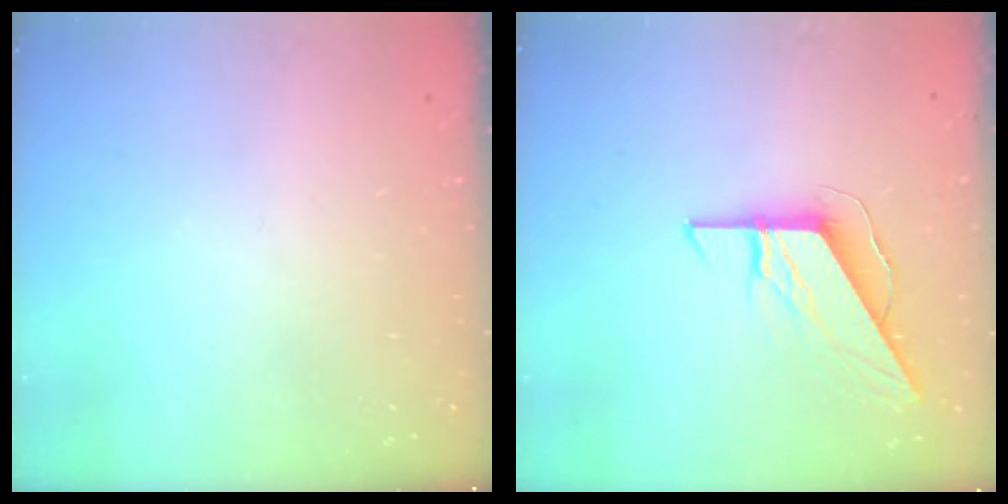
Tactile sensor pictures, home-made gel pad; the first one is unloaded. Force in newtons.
{"total": 8.0, "press": 8.0, "slide": 0.8}